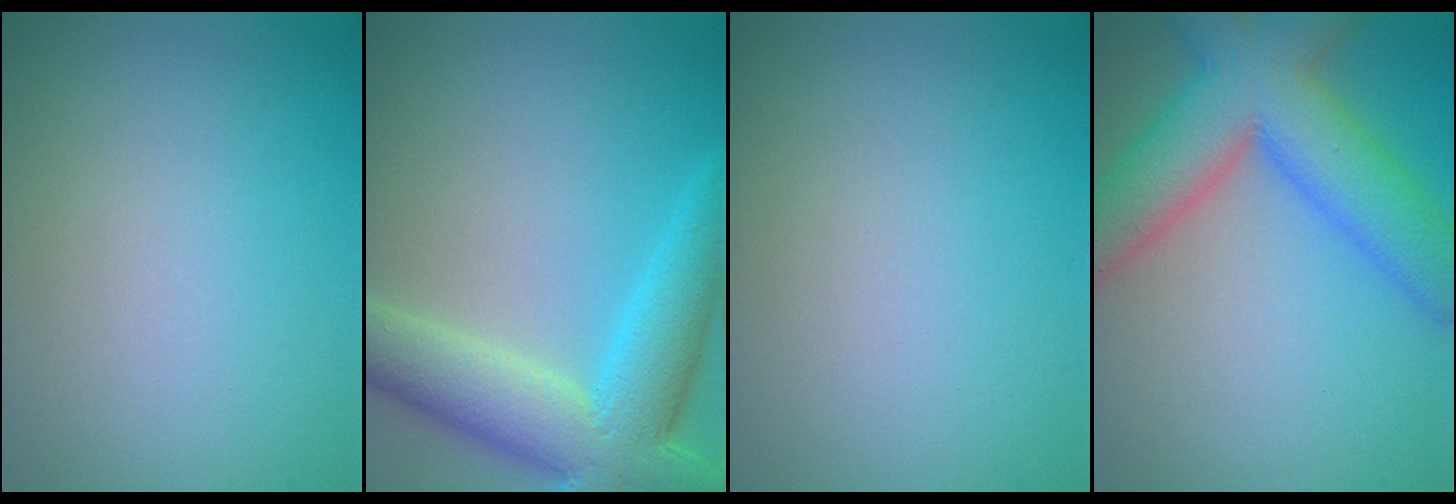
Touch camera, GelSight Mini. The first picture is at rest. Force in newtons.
{"total": 9.5, "press": 9.5, "slide": 0.4}
{"total": 0.0}
{"total": 9.6, "press": 9.6, "slide": 0.4}